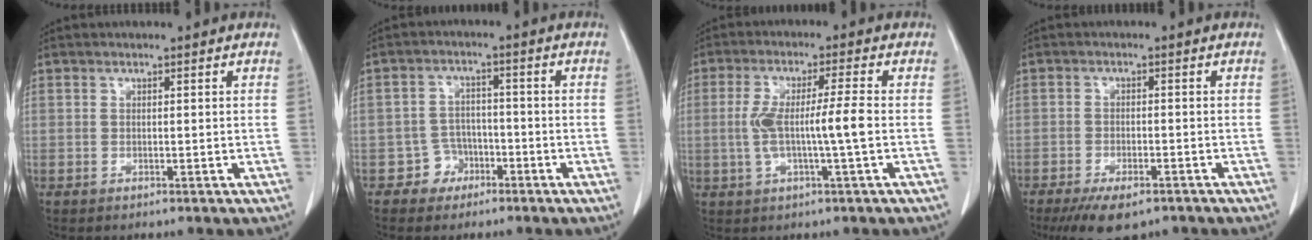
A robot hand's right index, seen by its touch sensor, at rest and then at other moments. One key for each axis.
{"total": 4.0, "fx": -2.2, "fy": 3.3, "fz": 0.2, "tx": 0.005, "ty": 0.016, "tz": -0.037}
{"total": 7.5, "fx": -0.8, "fy": -0.2, "fz": 7.4, "tx": -0.148, "ty": 0.007, "tz": -0.013}
{"total": 7.8, "fx": -5.7, "fy": 2.8, "fz": 4.6, "tx": -0.071, "ty": -0.010, "tz": -0.088}